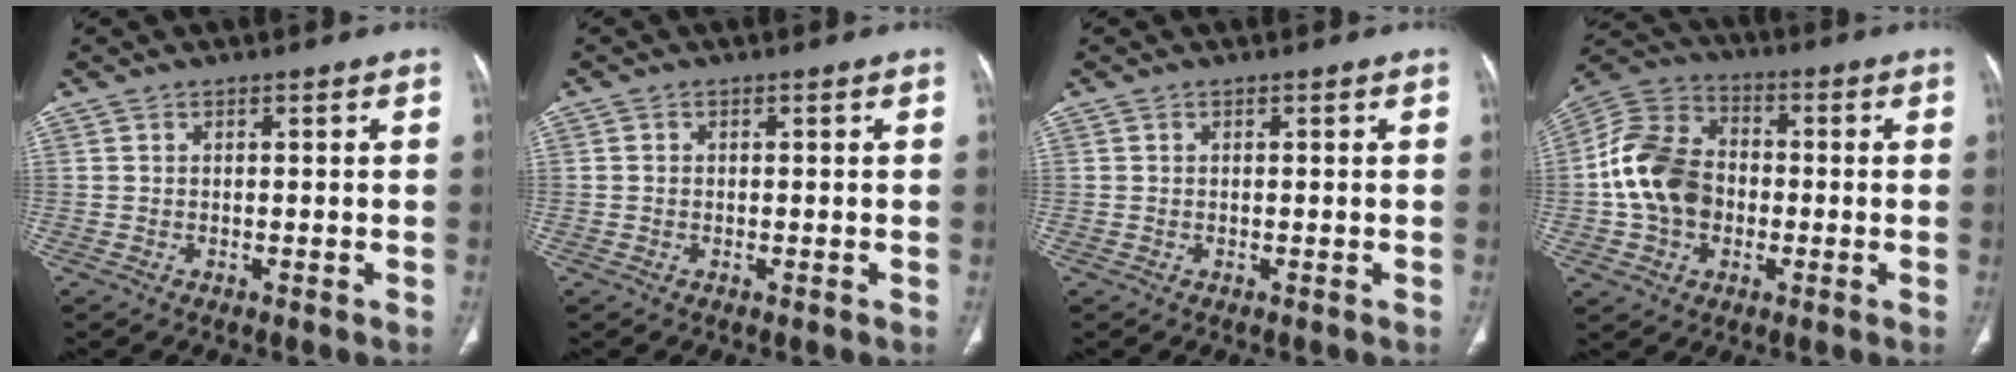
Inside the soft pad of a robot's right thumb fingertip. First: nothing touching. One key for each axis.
{"total": 0.6, "fx": -0.1, "fy": 0.6, "fz": 0.2, "tx": 0.000, "ty": 0.003, "tz": -0.001}
{"total": 0.0}
{"total": 14.6, "fx": -1.5, "fy": 11.2, "fz": 9.2, "tx": -0.158, "ty": 0.032, "tz": -0.034}